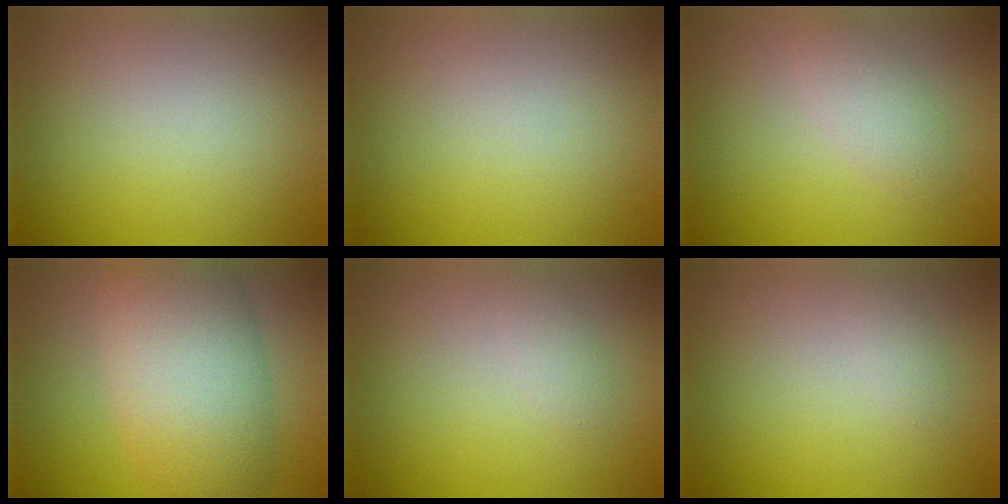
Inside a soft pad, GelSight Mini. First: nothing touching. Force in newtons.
{"total": 0.0}
{"total": 2.1, "press": 2.1, "slide": 0.2}
{"total": 9.5, "press": 9.5, "slide": 0.3}
{"total": 1.1, "press": 1.1, "slide": 0.0}
{"total": 0.8, "press": 0.8, "slide": 0.0}